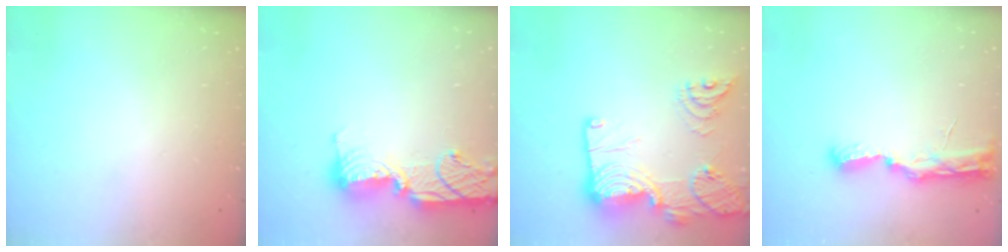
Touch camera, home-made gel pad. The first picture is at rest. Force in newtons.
{"total": 16.2, "press": 16.2, "slide": 1.1}
{"total": 25.2, "press": 24.5, "slide": 5.9}
{"total": 8.3, "press": 8.3, "slide": 1.0}